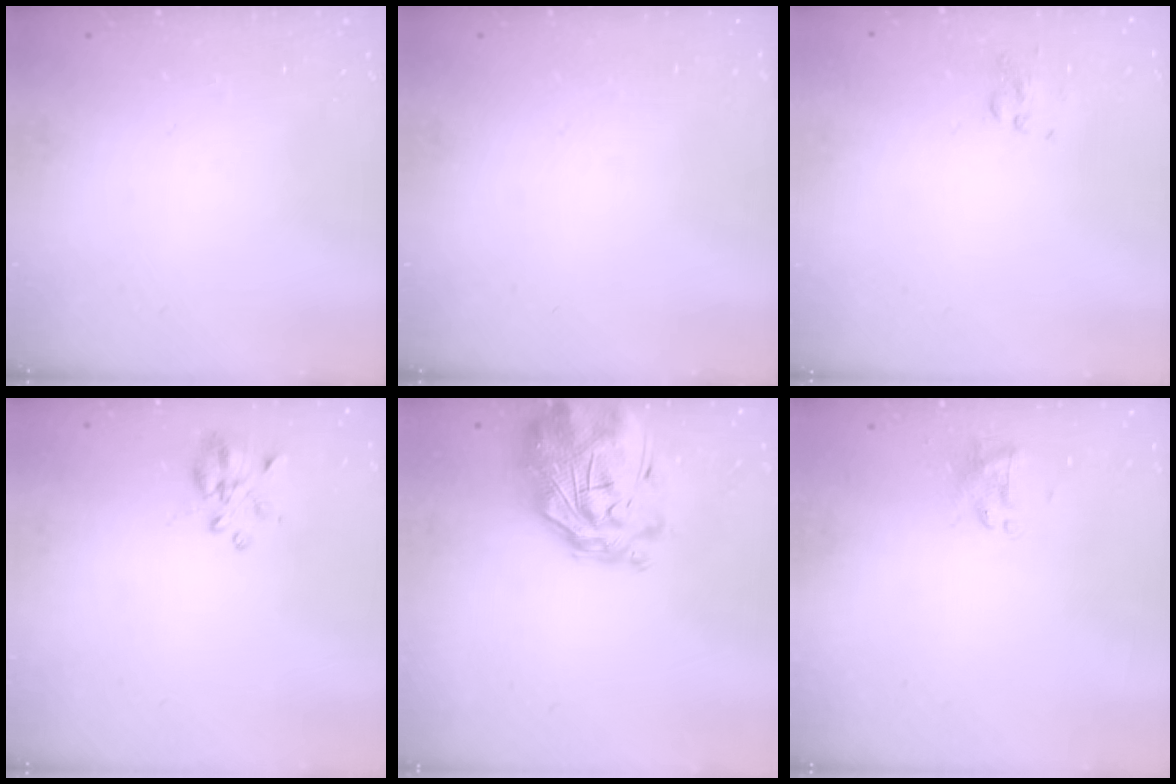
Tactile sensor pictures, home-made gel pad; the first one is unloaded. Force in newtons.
{"total": 0.0}
{"total": 3.0, "press": 2.9, "slide": 0.8}
{"total": 3.5, "press": 3.3, "slide": 1.2}
{"total": 3.8, "press": 3.4, "slide": 1.8}
{"total": 2.3, "press": 2.2, "slide": 0.7}